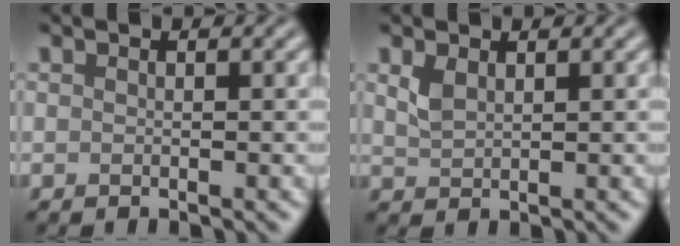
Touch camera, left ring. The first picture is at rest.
{"total": 1.5, "force": [0.9, 0.8, 1.0], "torque": [-0.026, 0.001, 0.024]}